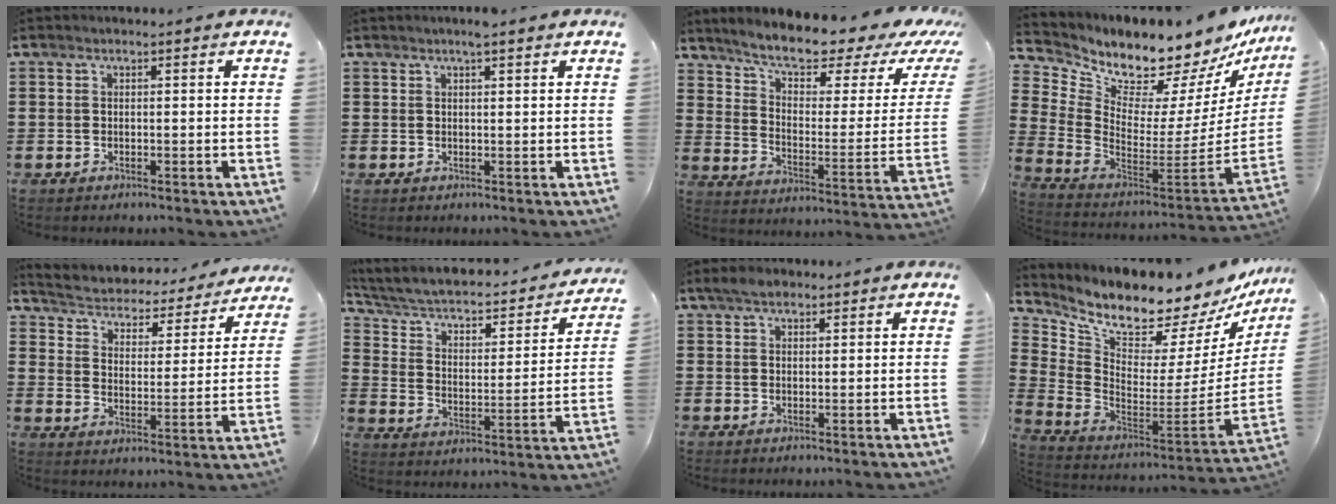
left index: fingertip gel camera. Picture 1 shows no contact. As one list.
[{"total": 2.3, "force": [1.7, 0.0, 1.5], "torque": [-0.031, 0.000, 0.031]}, {"total": 7.0, "force": [5.8, 1.4, 3.8], "torque": [-0.085, -0.043, 0.094]}, {"total": 8.3, "force": [7.8, 2.4, 1.5], "torque": [-0.067, -0.082, 0.131]}, {"total": 2.7, "force": [2.5, 0.8, 0.4], "torque": [-0.028, -0.025, 0.031]}, {"total": 4.6, "force": [3.1, 2.3, 2.5], "torque": [-0.067, -0.028, 0.043]}, {"total": 2.4, "force": [1.8, 1.2, 0.9], "torque": [-0.015, 0.004, 0.032]}, {"total": 8.7, "force": [7.9, 1.9, 2.9], "torque": [-0.091, -0.083, 0.132]}]